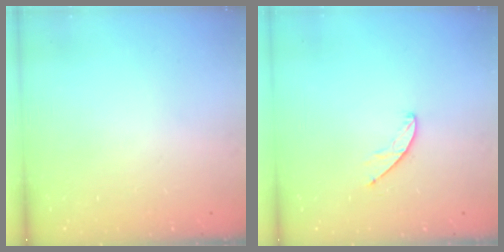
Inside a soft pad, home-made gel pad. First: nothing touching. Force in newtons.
{"total": 4.7, "press": 4.7, "slide": 0.3}